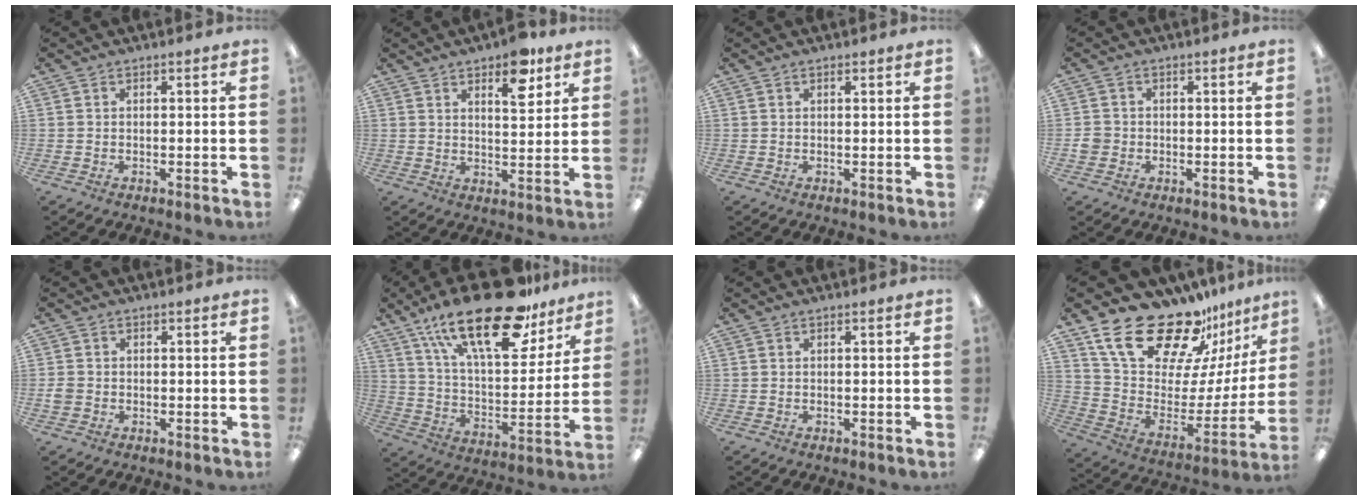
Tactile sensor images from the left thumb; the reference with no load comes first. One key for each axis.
{"total": 9.0, "fx": 6.0, "fy": 3.8, "fz": 5.5, "tx": -0.059, "ty": -0.032, "tz": 0.096}
{"total": 0.7, "fx": 0.6, "fy": 0.2, "fz": 0.3, "tx": -0.007, "ty": 0.001, "tz": 0.010}
{"total": 2.8, "fx": -0.7, "fy": 2.6, "fz": 0.6, "tx": -0.010, "ty": 0.006, "tz": -0.014}
{"total": 2.1, "fx": -0.5, "fy": 1.9, "fz": 0.8, "tx": -0.012, "ty": 0.005, "tz": -0.010}
{"total": 27.4, "fx": 17.7, "fy": 11.1, "fz": 17.6, "tx": -0.276, "ty": -0.097, "tz": 0.298}
{"total": 0.0}
{"total": 24.6, "fx": 19.2, "fy": 10.3, "fz": 11.4, "tx": -0.194, "ty": -0.133, "tz": 0.345}